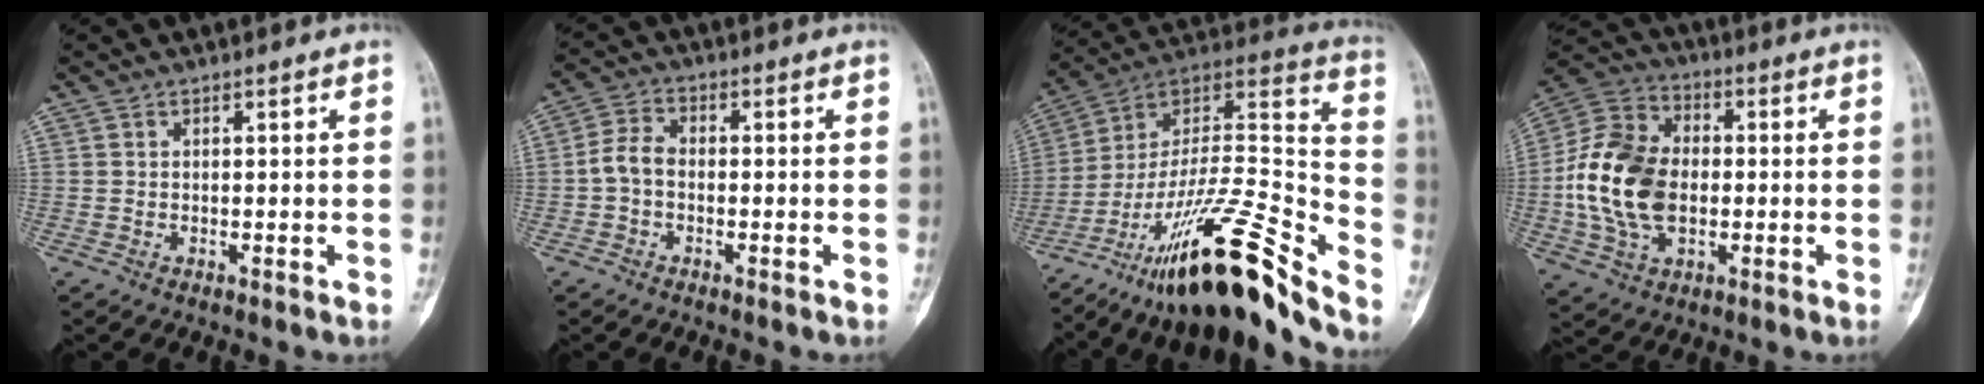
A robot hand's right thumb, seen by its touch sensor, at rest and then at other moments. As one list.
[{"total": 4.6, "force": [-0.9, 3.0, 3.3], "torque": [-0.064, 0.016, -0.029]}, {"total": 29.0, "force": [-20.1, 5.7, 20.1], "torque": [-0.300, 0.095, -0.338]}, {"total": 17.3, "force": [-1.5, 11.6, 12.8], "torque": [-0.244, 0.018, -0.027]}]